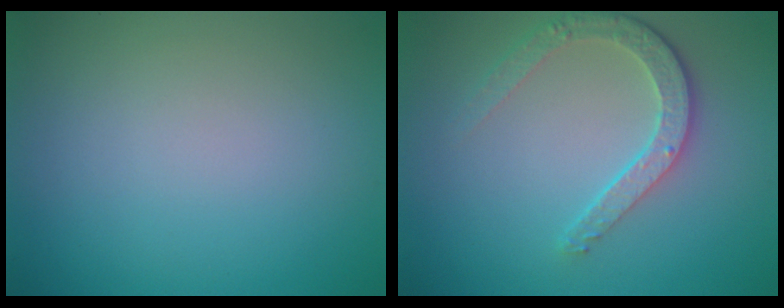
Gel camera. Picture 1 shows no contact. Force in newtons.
{"total": 3.6, "press": 2.9, "slide": 2.1}